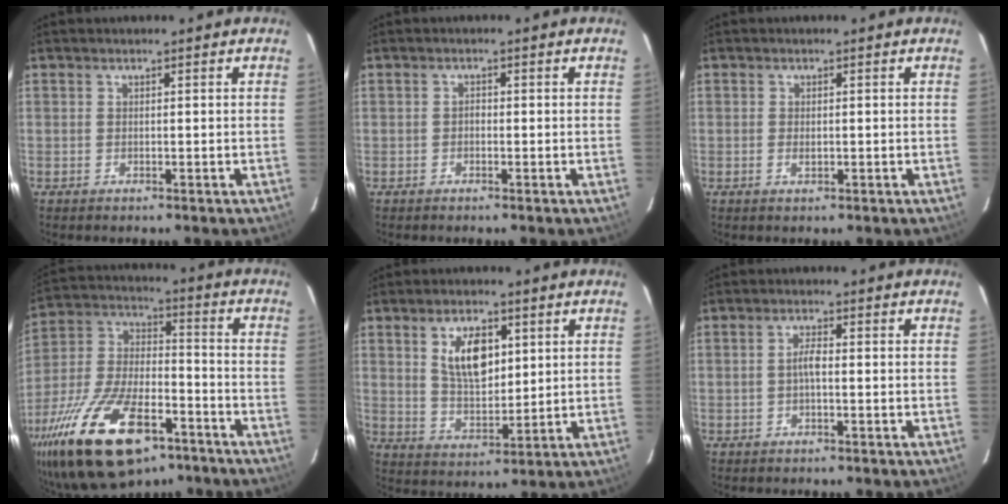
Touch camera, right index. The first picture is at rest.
{"total": 0.7, "force": [-0.4, 0.5, 0.3], "torque": [-0.003, 0.003, -0.009]}
{"total": 1.2, "force": [-0.2, 0.7, 1.0], "torque": [-0.016, 0.001, -0.003]}
{"total": 27.2, "force": [-15.8, 12.0, 18.5], "torque": [-0.378, -0.023, -0.261]}
{"total": 9.3, "force": [3.3, 4.7, 7.4], "torque": [-0.133, 0.005, 0.068]}
{"total": 2.0, "force": [-0.4, 0.5, 1.9], "torque": [-0.037, 0.007, -0.010]}